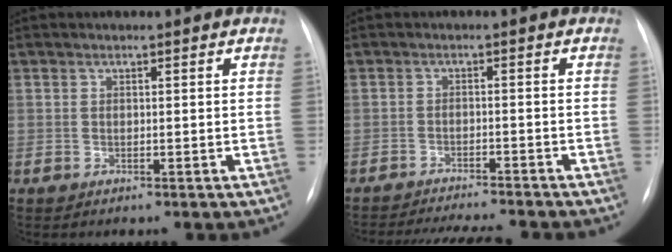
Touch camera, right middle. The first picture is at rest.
{"total": 11.1, "force": [-10.2, 0.6, 4.3], "torque": [-0.058, -0.013, -0.141]}